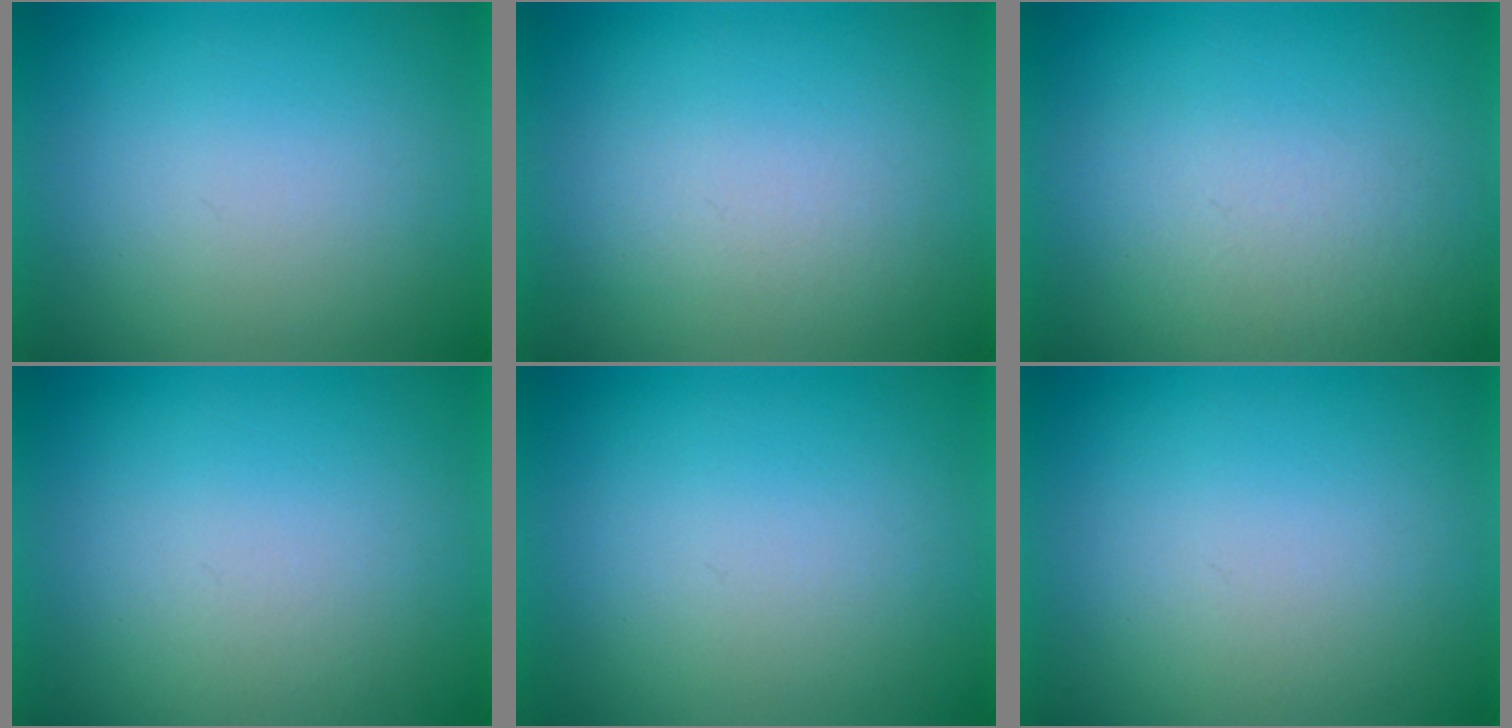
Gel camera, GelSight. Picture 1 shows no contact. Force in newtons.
{"total": 1.3}
{"total": 5.1}
{"total": 1.4}
{"total": 1.2}
{"total": 1.1}